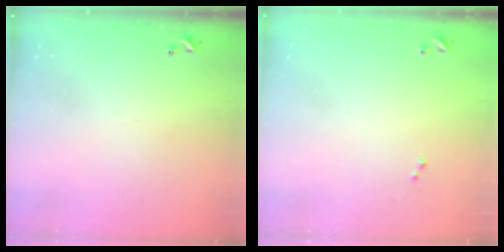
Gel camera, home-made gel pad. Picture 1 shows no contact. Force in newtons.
{"total": 0.0}